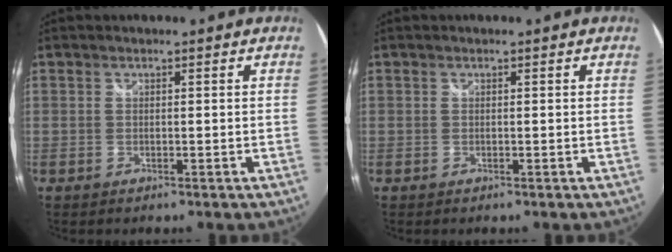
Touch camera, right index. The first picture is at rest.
{"total": 0.0}